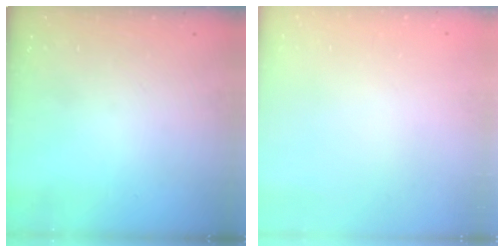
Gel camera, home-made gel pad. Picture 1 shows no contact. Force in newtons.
{"total": 2.1, "press": 2.1, "slide": 0.1}